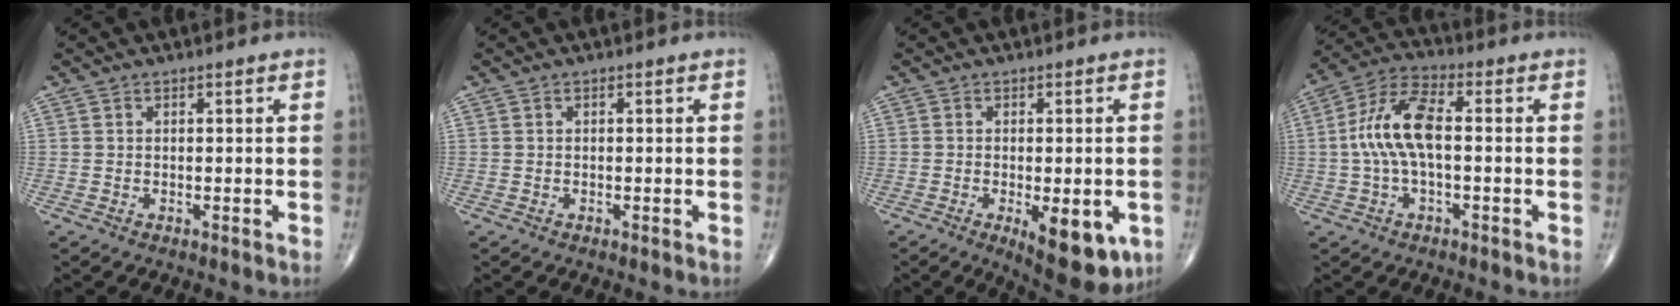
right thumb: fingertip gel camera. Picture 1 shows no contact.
{"total": 0.0}
{"total": 11.4, "force": [-4.1, 4.6, 9.6], "torque": [-0.114, -0.011, -0.048]}
{"total": 11.0, "force": [-0.2, 4.8, 10.0], "torque": [-0.216, 0.035, -0.008]}